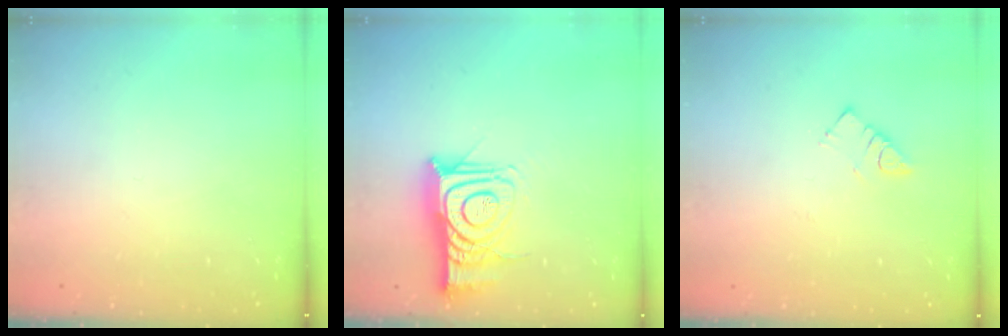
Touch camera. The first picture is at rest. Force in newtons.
{"total": 13.9, "press": 13.9, "slide": 1.2}
{"total": 3.7, "press": 3.7, "slide": 0.5}